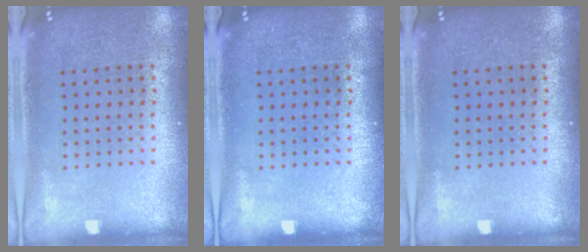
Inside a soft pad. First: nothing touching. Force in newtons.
{"total": 0.0}
{"total": 0.0}